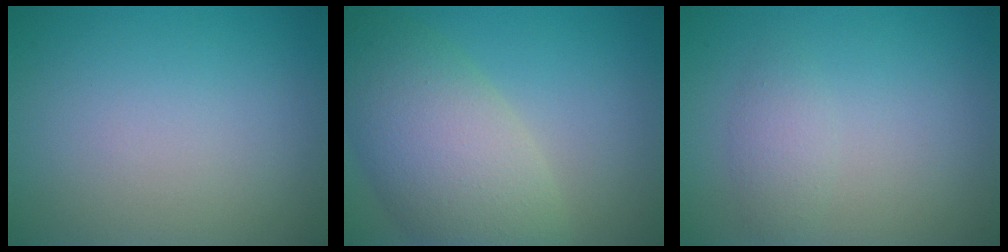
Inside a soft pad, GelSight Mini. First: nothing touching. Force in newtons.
{"total": 8.4, "press": 8.4, "slide": 0.6}
{"total": 1.6, "press": 1.6, "slide": 0.1}